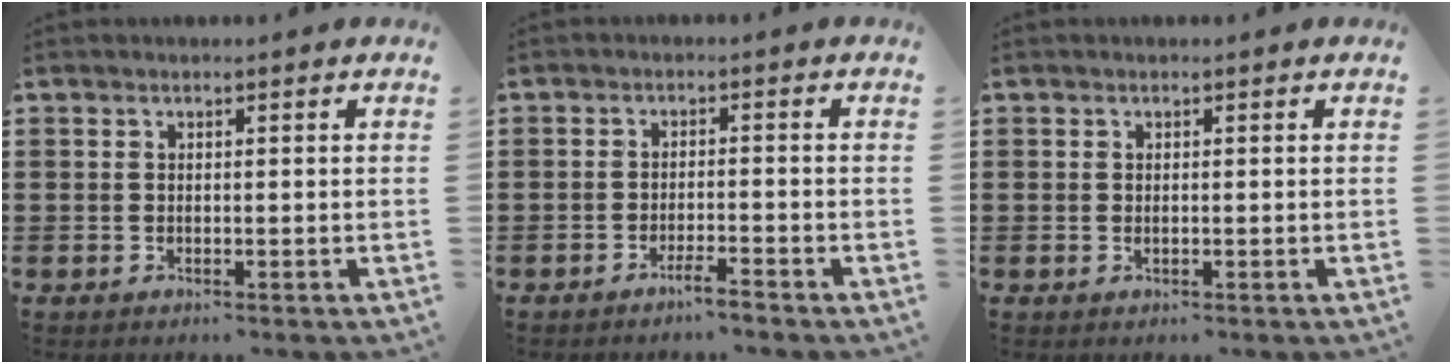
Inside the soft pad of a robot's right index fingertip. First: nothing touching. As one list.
[{"total": 2.6, "force": [-2.2, -0.1, 1.3], "torque": [-0.021, 0.002, -0.042]}, {"total": 0.5, "force": [-0.1, 0.1, 0.5], "torque": [-0.010, -0.004, -0.001]}]